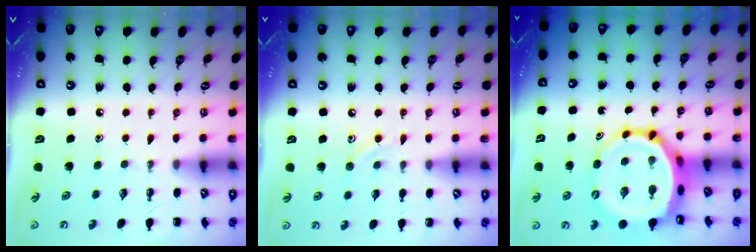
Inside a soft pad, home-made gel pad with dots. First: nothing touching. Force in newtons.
{"total": 6.5, "press": 6.2, "slide": 1.9}
{"total": 9.1, "press": 8.9, "slide": 1.9}